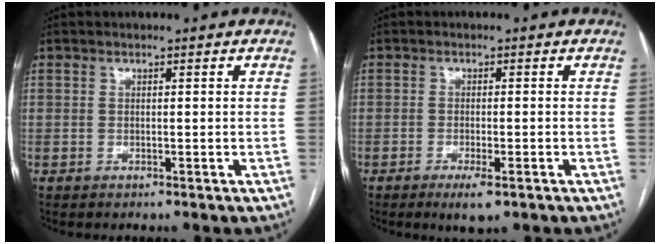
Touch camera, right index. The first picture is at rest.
{"total": 3.7, "force": [-2.1, 0.7, 3.0], "torque": [-0.052, -0.007, -0.031]}